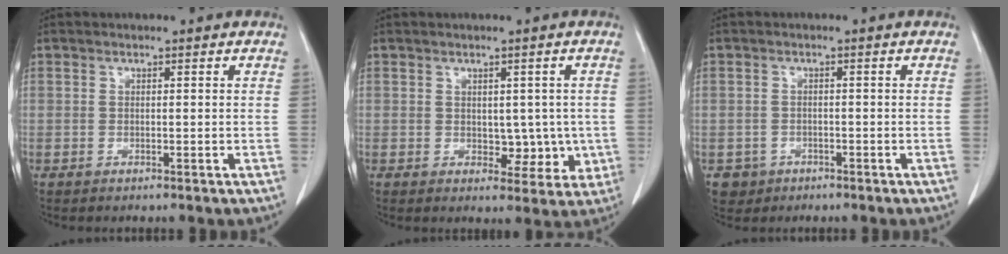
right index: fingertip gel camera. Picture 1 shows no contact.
{"total": 5.0, "force": [-0.2, 3.6, 3.6], "torque": [-0.024, 0.005, 0.010]}
{"total": 2.9, "force": [-1.1, 2.7, -0.1], "torque": [0.003, 0.012, -0.012]}